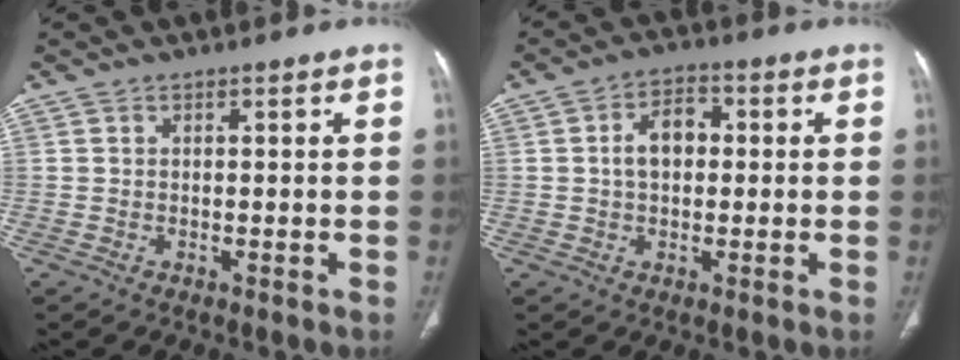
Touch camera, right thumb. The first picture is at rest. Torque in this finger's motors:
{"motor_torque": [0.25, 1.56, 0.77, 0.41, 0.01]}